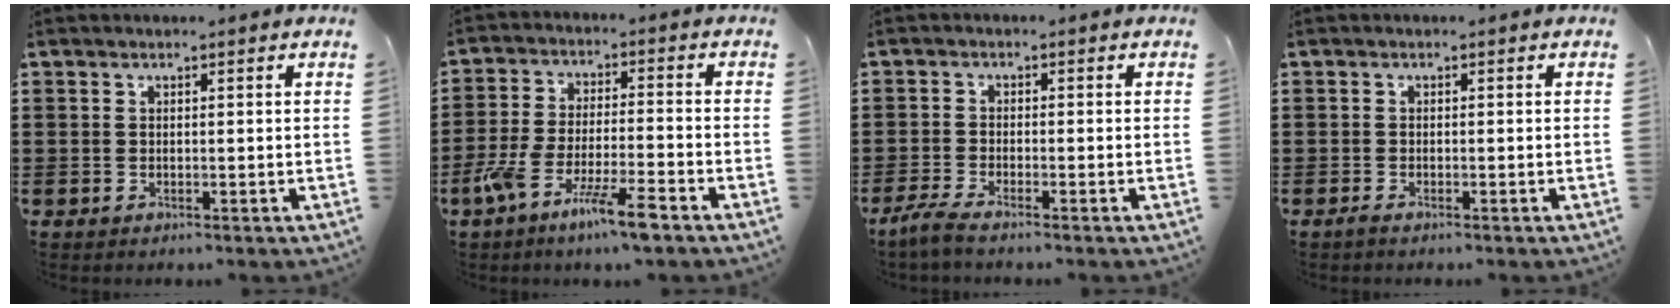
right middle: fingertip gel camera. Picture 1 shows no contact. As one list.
[{"total": 8.7, "force": [-6.2, 0.8, 6.1], "torque": [-0.129, -0.008, -0.119]}, {"total": 2.7, "force": [-2.2, -0.1, 1.6], "torque": [-0.043, -0.007, -0.047]}, {"total": 0.7, "force": [-0.6, 0.0, 0.4], "torque": [-0.011, -0.006, -0.010]}]